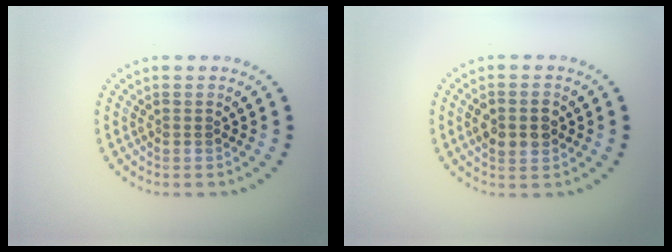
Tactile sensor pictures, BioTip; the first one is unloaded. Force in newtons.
{"total": 3.0, "press": 3.0, "slide": 0.1}